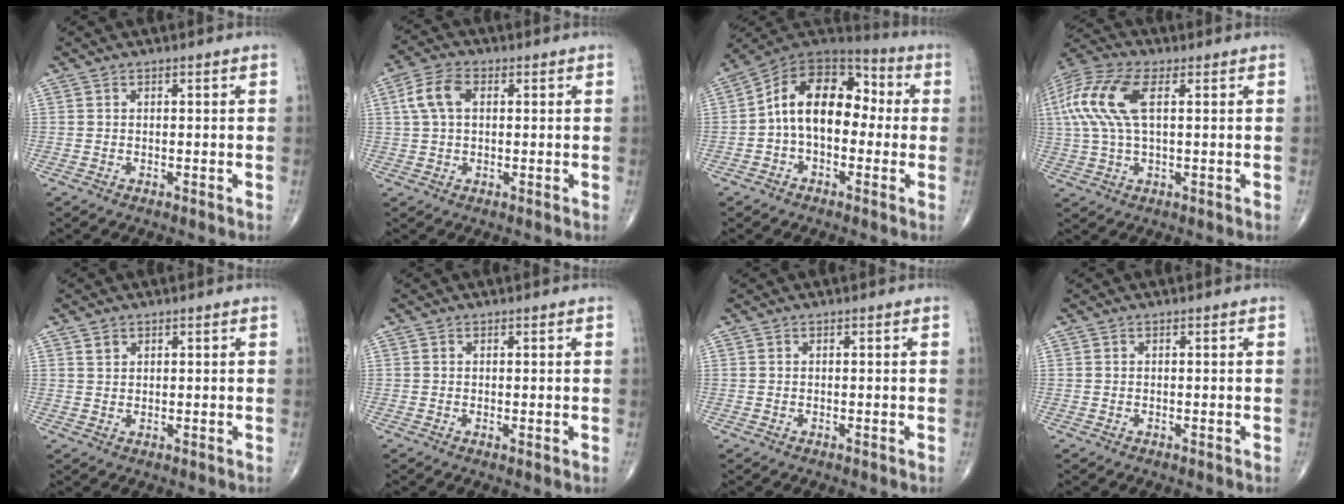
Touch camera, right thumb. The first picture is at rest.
{"total": 6.5, "force": [1.5, 3.9, 5.0], "torque": [-0.104, 0.016, 0.026]}
{"total": 15.4, "force": [-0.2, 9.8, 11.9], "torque": [-0.162, 0.051, -0.018]}
{"total": 14.1, "force": [3.4, 6.4, 12.1], "torque": [-0.286, 0.021, 0.063]}
{"total": 1.5, "force": [1.0, 1.0, 0.5], "torque": [0.001, -0.006, 0.017]}
{"total": 0.6, "force": [0.1, 0.1, 0.6], "torque": [-0.016, -0.005, 0.001]}
{"total": 0.0}
{"total": 0.0}